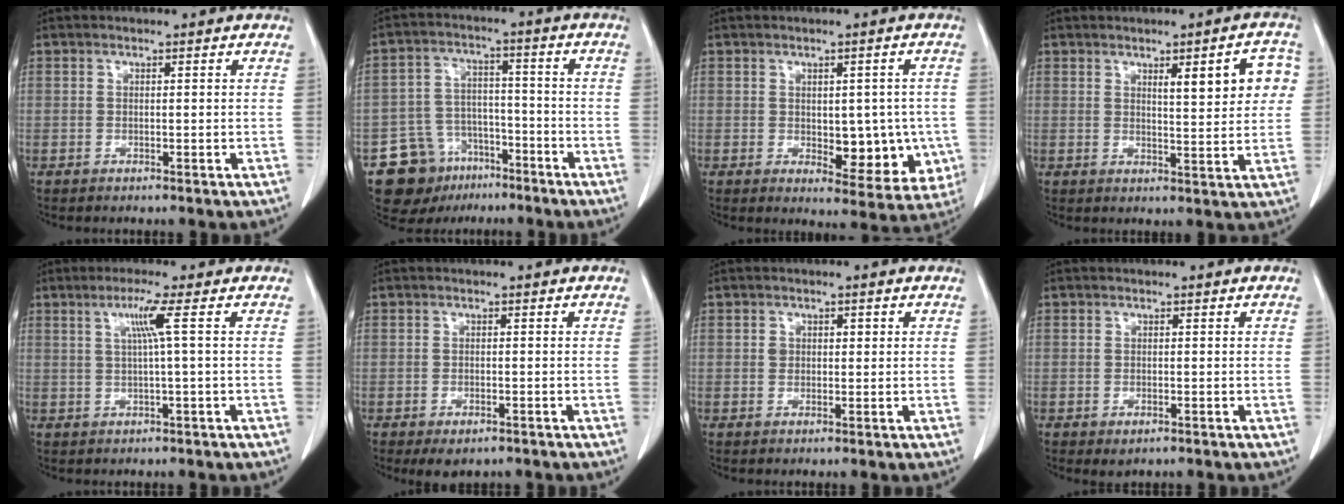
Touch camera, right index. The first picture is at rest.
{"total": 10.5, "force": [-6.6, 7.7, 2.7], "torque": [-0.048, 0.036, -0.100]}
{"total": 9.1, "force": [-1.1, 4.8, 7.7], "torque": [-0.075, 0.004, -0.001]}
{"total": 7.6, "force": [2.5, 1.7, 6.9], "torque": [-0.086, 0.010, 0.032]}
{"total": 3.9, "force": [1.0, -1.2, 3.5], "torque": [-0.073, 0.002, 0.023]}
{"total": 3.1, "force": [-1.9, 1.5, 1.9], "torque": [-0.027, -0.004, -0.019]}
{"total": 1.8, "force": [0.5, 1.4, 0.9], "torque": [-0.014, 0.010, 0.011]}
{"total": 1.5, "force": [-0.7, 0.8, 1.1], "torque": [-0.016, -0.002, 0.000]}